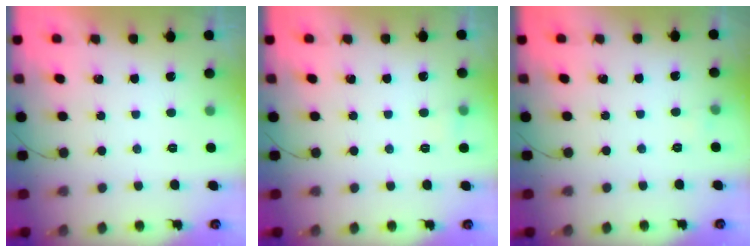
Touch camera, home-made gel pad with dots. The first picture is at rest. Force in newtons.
{"total": 7.1, "press": 3.1, "slide": 6.4}
{"total": 2.5, "press": 2.3, "slide": 1.1}